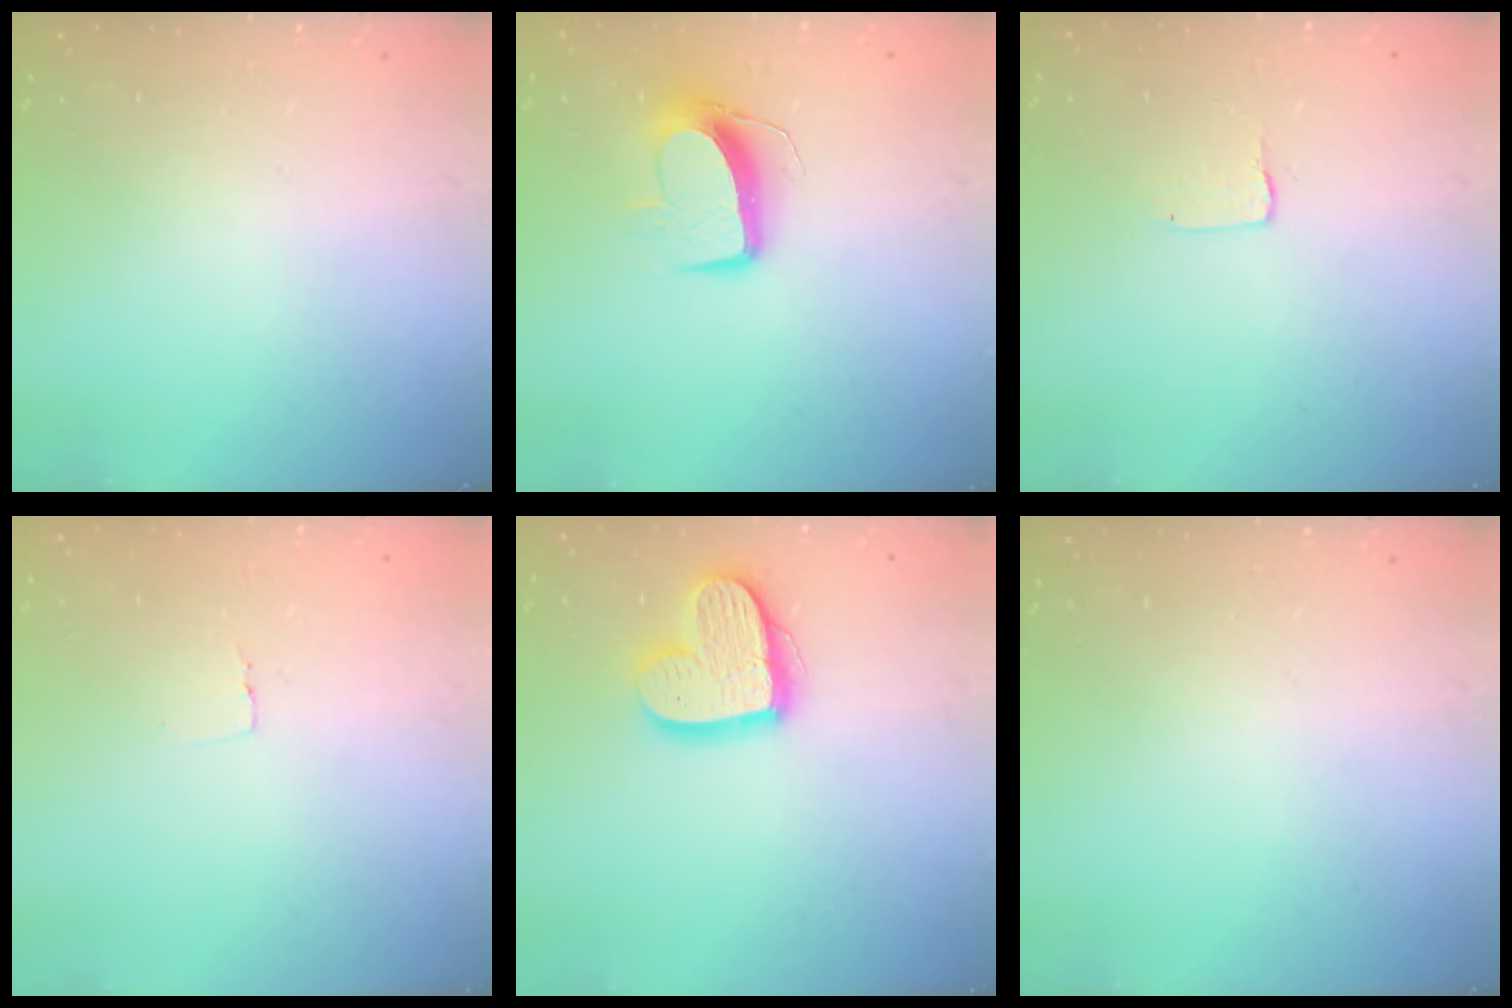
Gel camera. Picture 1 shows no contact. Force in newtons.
{"total": 10.2, "press": 10.1, "slide": 0.5}
{"total": 1.0, "press": 1.0, "slide": 0.1}
{"total": 2.3, "press": 2.3, "slide": 0.1}
{"total": 13.9, "press": 13.9, "slide": 1.0}
{"total": 0.0}